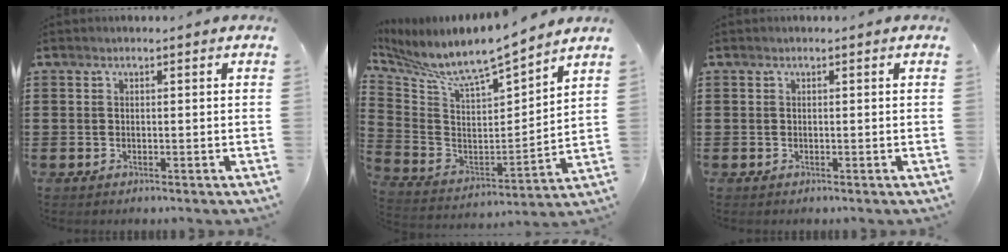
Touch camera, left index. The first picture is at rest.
{"total": 7.3, "force": [6.5, 0.8, 3.2], "torque": [-0.096, -0.060, 0.104]}
{"total": 0.0}